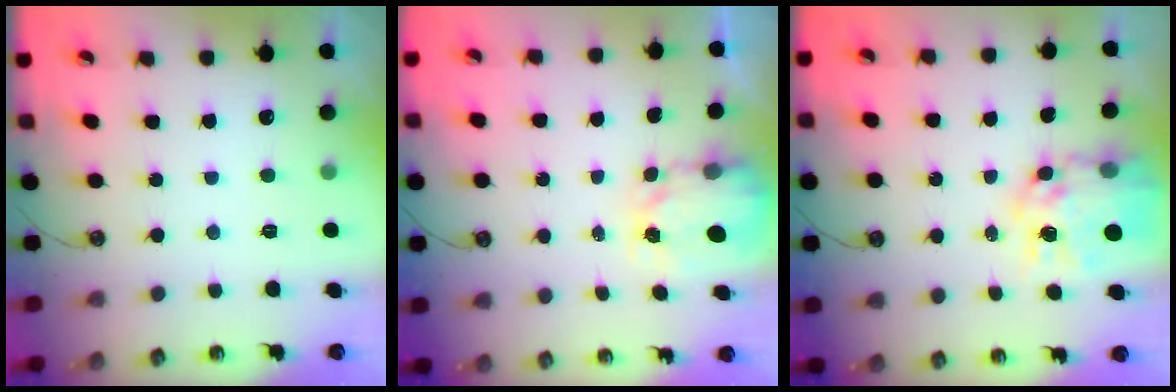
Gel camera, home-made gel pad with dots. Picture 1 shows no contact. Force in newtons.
{"total": 4.2, "press": 4.2, "slide": 0.6}
{"total": 14.5, "press": 14.4, "slide": 1.6}